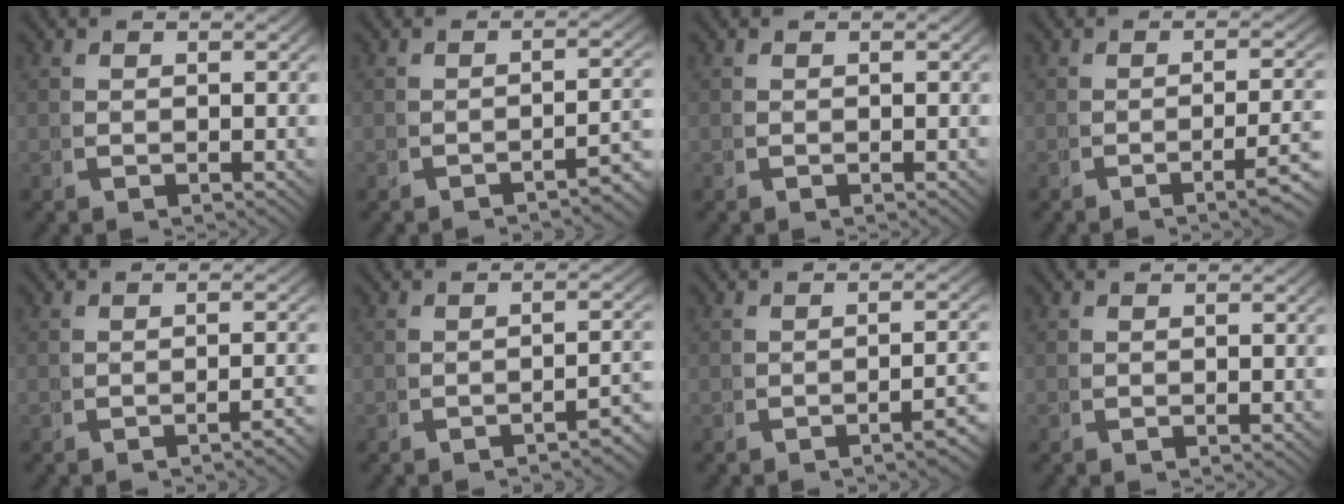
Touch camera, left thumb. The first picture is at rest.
{"total": 3.7, "force": [-2.7, 0.5, 2.5], "torque": [-0.029, 0.002, -0.037]}
{"total": 0.0}
{"total": 3.7, "force": [-1.7, 0.3, 3.2], "torque": [-0.039, 0.006, -0.028]}
{"total": 1.7, "force": [-1.4, -0.2, 1.0], "torque": [-0.017, 0.006, -0.022]}
{"total": 3.4, "force": [-2.6, 0.5, 2.1], "torque": [-0.025, 0.002, -0.035]}
{"total": 2.8, "force": [-1.9, 0.2, 2.1], "torque": [-0.026, 0.005, -0.026]}
{"total": 1.1, "force": [0.4, -0.8, -0.6], "torque": [0.018, 0.001, 0.007]}